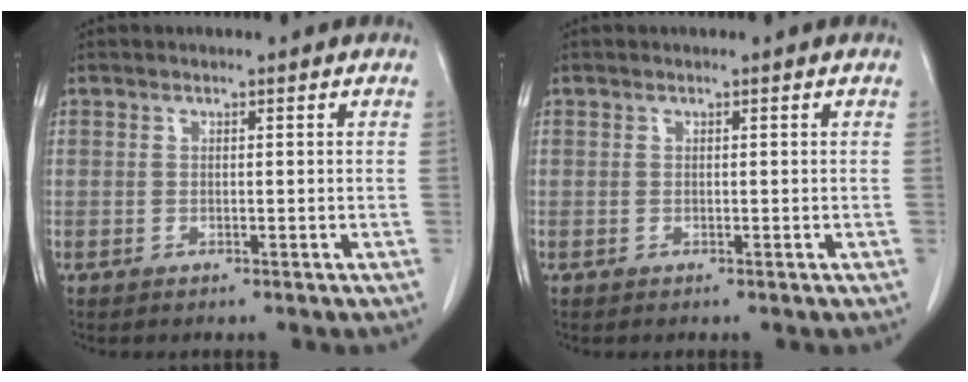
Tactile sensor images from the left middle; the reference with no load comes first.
{"total": 0.0}